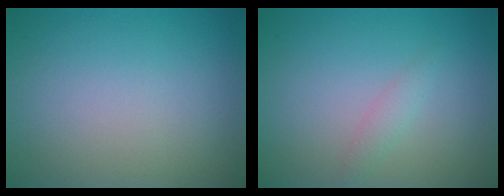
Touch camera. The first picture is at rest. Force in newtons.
{"total": 1.2, "press": 1.2, "slide": 0.0}